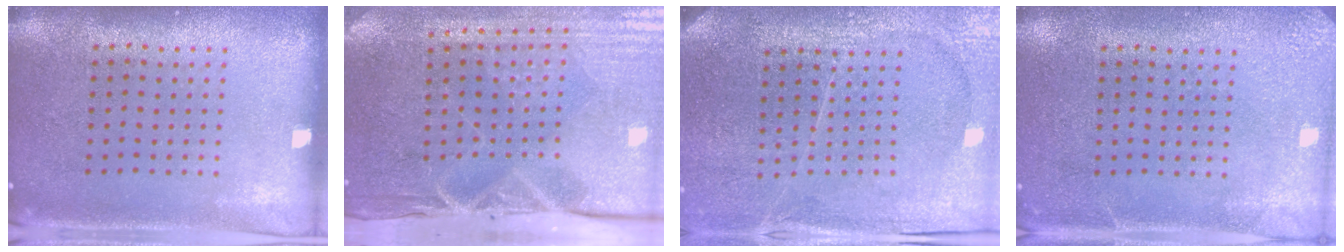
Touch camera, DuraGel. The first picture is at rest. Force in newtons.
{"total": 5.0, "press": 4.1, "slide": 2.8}
{"total": 3.8, "press": 3.4, "slide": 1.6}
{"total": 2.7, "press": 2.6, "slide": 0.2}